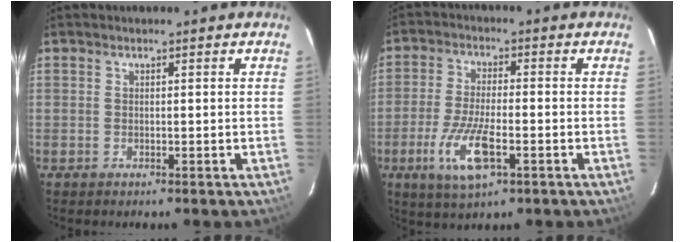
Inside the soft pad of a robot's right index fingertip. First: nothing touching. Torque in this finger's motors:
{"motor_torque": [1.25, -0.62, 0.64, 0.10]}